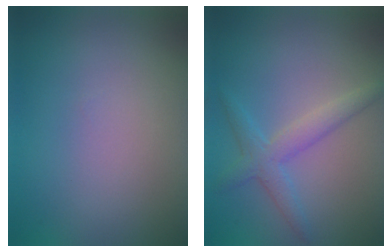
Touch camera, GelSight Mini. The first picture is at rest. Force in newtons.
{"total": 2.9, "press": 2.9, "slide": 0.1}